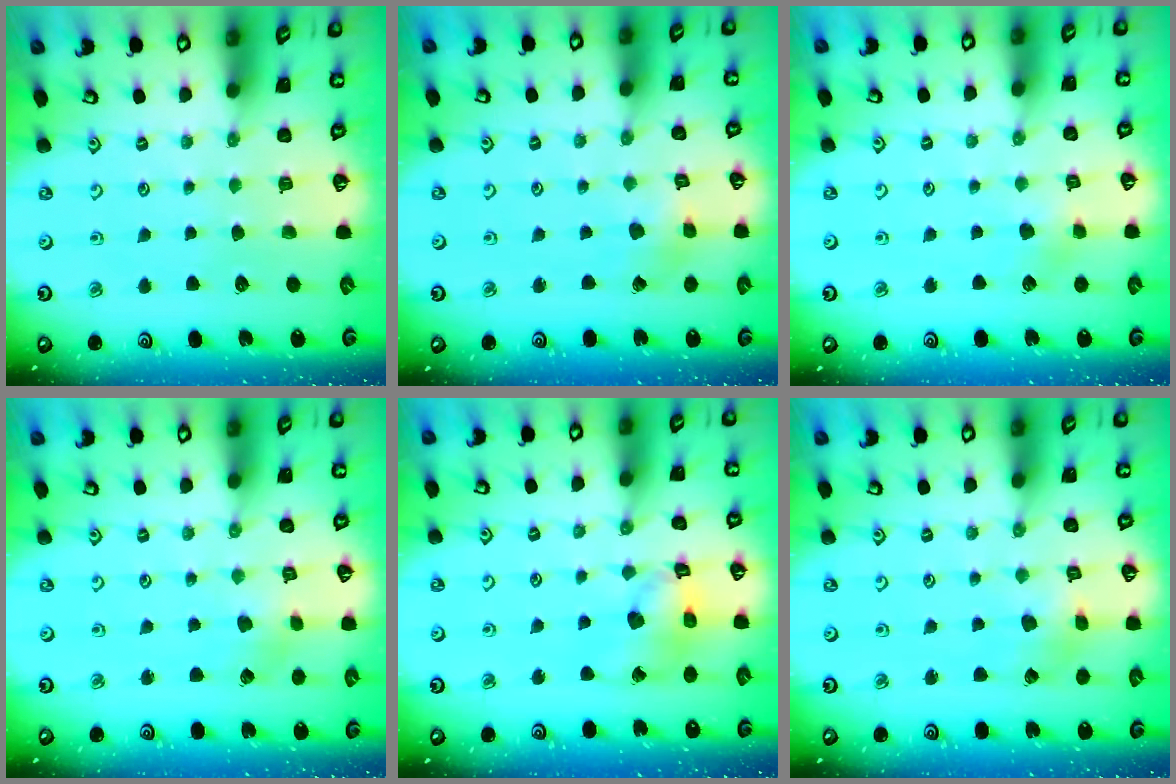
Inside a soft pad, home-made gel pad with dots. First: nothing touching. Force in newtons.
{"total": 2.6, "press": 2.6, "slide": 0.1}
{"total": 4.2, "press": 4.2, "slide": 0.5}
{"total": 2.6, "press": 2.5, "slide": 0.5}
{"total": 12.5, "press": 12.4, "slide": 1.6}
{"total": 2.7, "press": 2.7, "slide": 0.5}